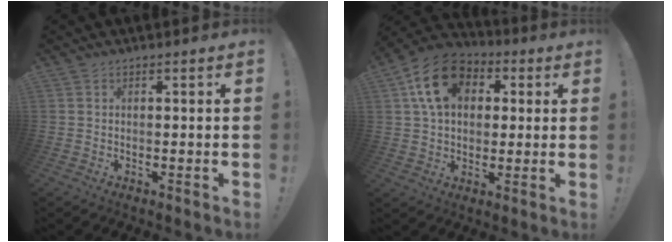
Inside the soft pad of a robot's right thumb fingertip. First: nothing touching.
{"total": 16.1, "force": [5.0, 11.8, 9.8], "torque": [-0.142, 0.001, 0.097]}